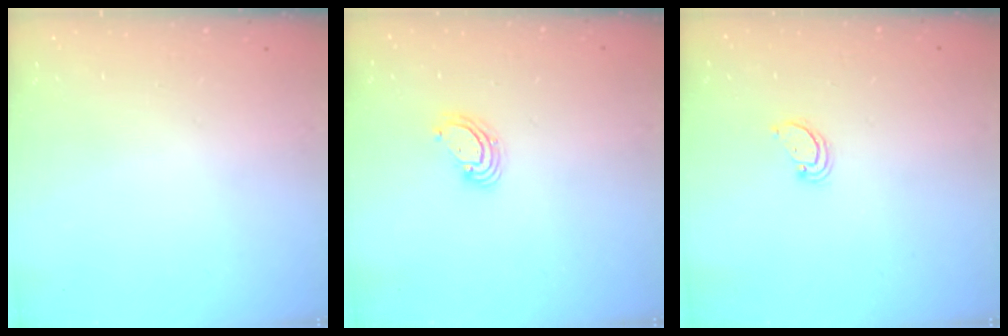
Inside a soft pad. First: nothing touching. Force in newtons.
{"total": 3.7, "press": 3.7, "slide": 0.3}
{"total": 2.1, "press": 2.1, "slide": 0.2}